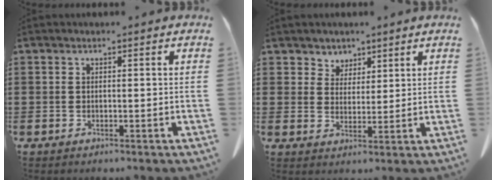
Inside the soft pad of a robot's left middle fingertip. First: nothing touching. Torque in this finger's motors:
{"motor_torque": [-0.19, 0.28, -0.02, 0.01]}